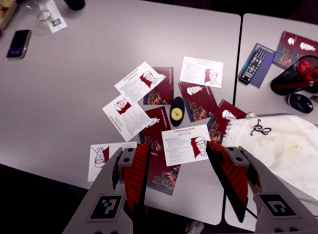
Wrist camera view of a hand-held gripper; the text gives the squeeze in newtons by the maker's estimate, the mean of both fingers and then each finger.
{"total": 0.0}